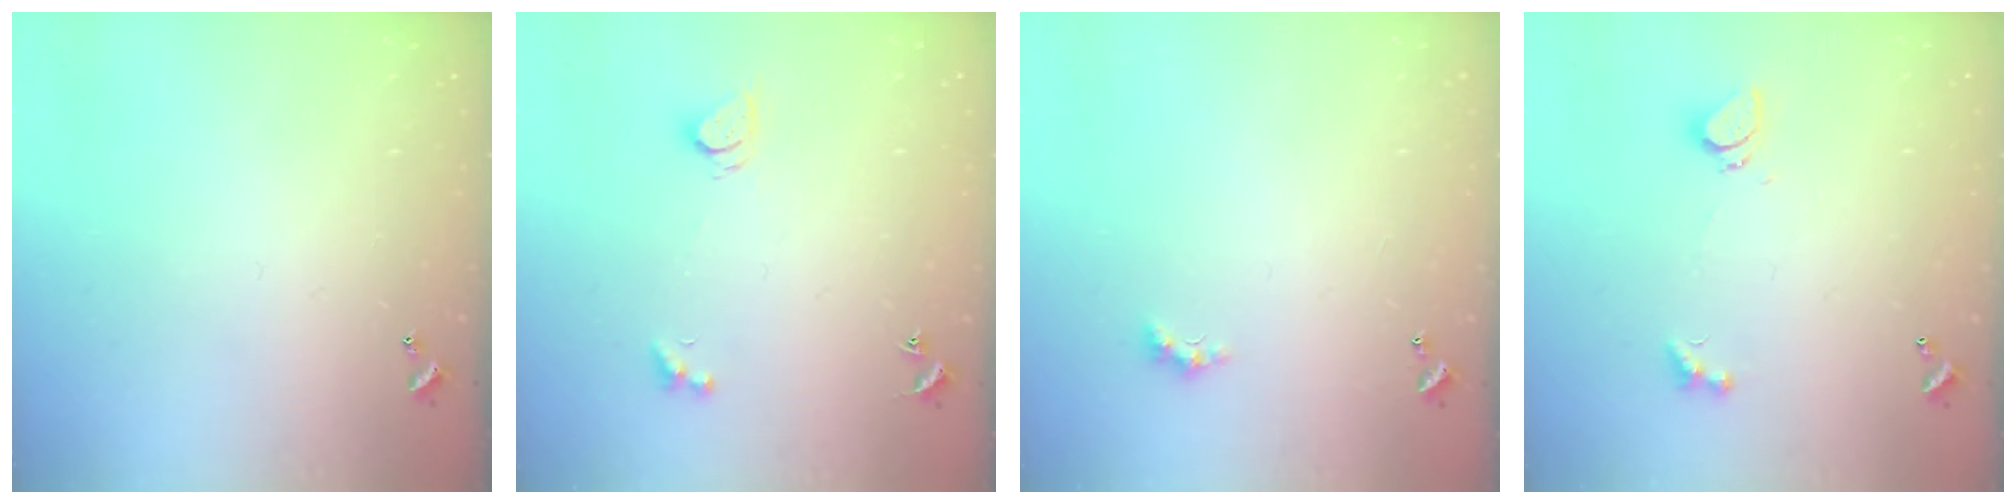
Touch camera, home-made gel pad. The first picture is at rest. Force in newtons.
{"total": 2.8, "press": 2.7, "slide": 0.5}
{"total": 1.6, "press": 1.5, "slide": 0.5}
{"total": 1.8, "press": 1.7, "slide": 0.5}